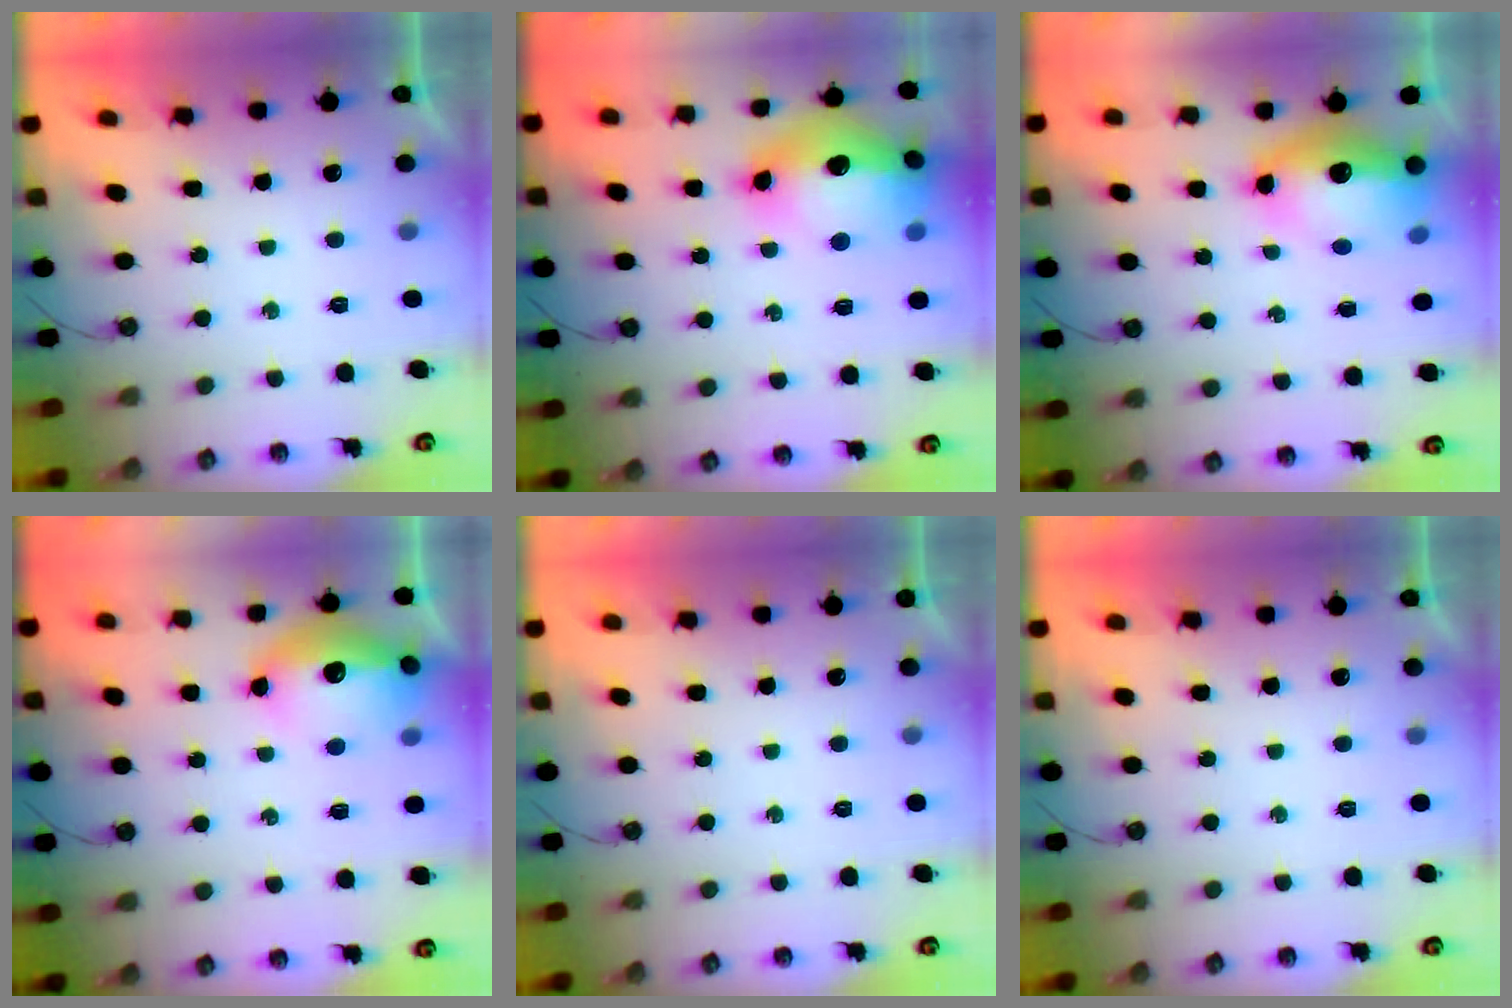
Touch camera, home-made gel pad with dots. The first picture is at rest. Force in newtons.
{"total": 20.3, "press": 20.2, "slide": 1.9}
{"total": 14.8, "press": 14.7, "slide": 1.6}
{"total": 15.8, "press": 15.7, "slide": 1.4}
{"total": 0.0}
{"total": 0.0}